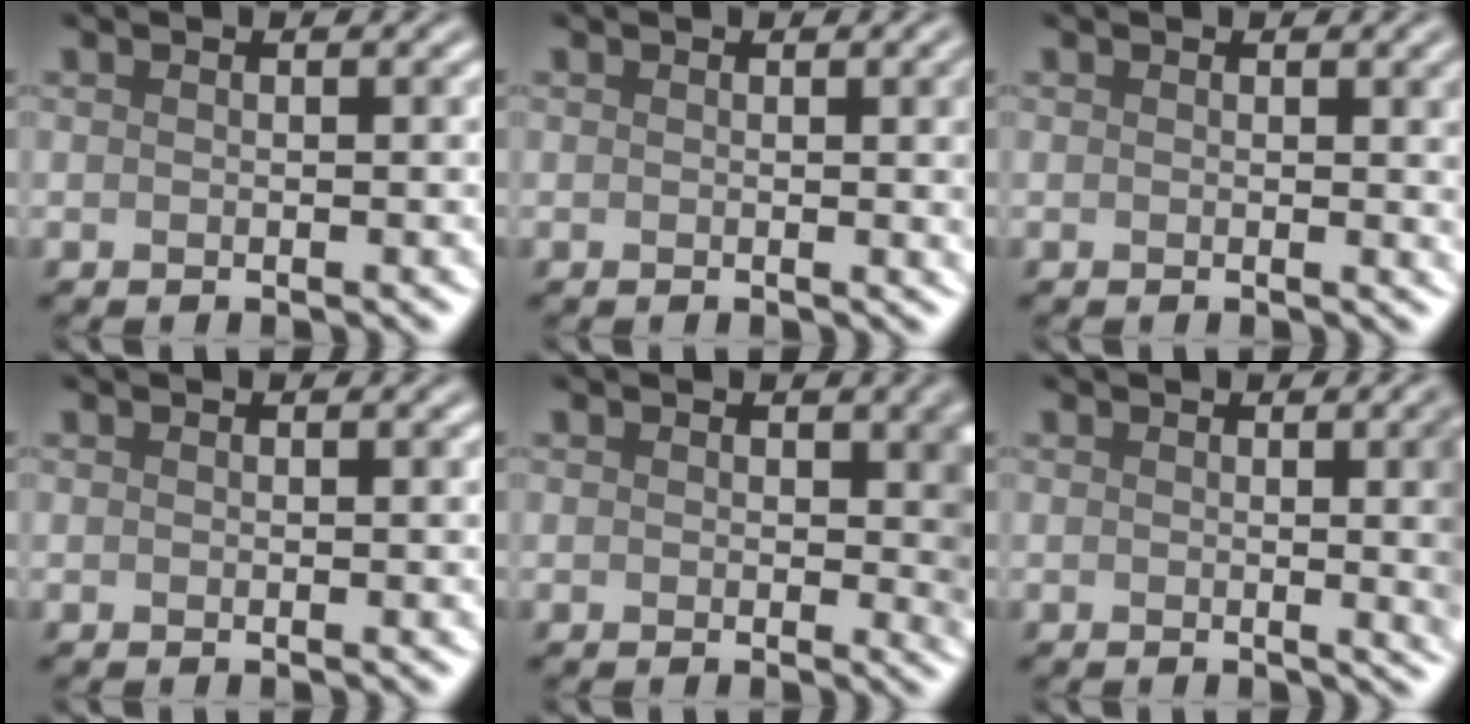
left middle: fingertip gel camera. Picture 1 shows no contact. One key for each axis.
{"total": 3.7, "fx": 0.6, "fy": 1.2, "fz": 3.4, "tx": -0.028, "ty": 0.007, "tz": 0.005}
{"total": 2.2, "fx": 0.8, "fy": 0.6, "fz": 2.0, "tx": -0.013, "ty": 0.002, "tz": 0.008}
{"total": 0.0}
{"total": 3.0, "fx": 0.5, "fy": 1.7, "fz": 2.4, "tx": -0.017, "ty": -0.006, "tz": 0.002}
{"total": 8.7, "fx": 0.6, "fy": 3.9, "fz": 7.8, "tx": -0.026, "ty": 0.008, "tz": 0.003}